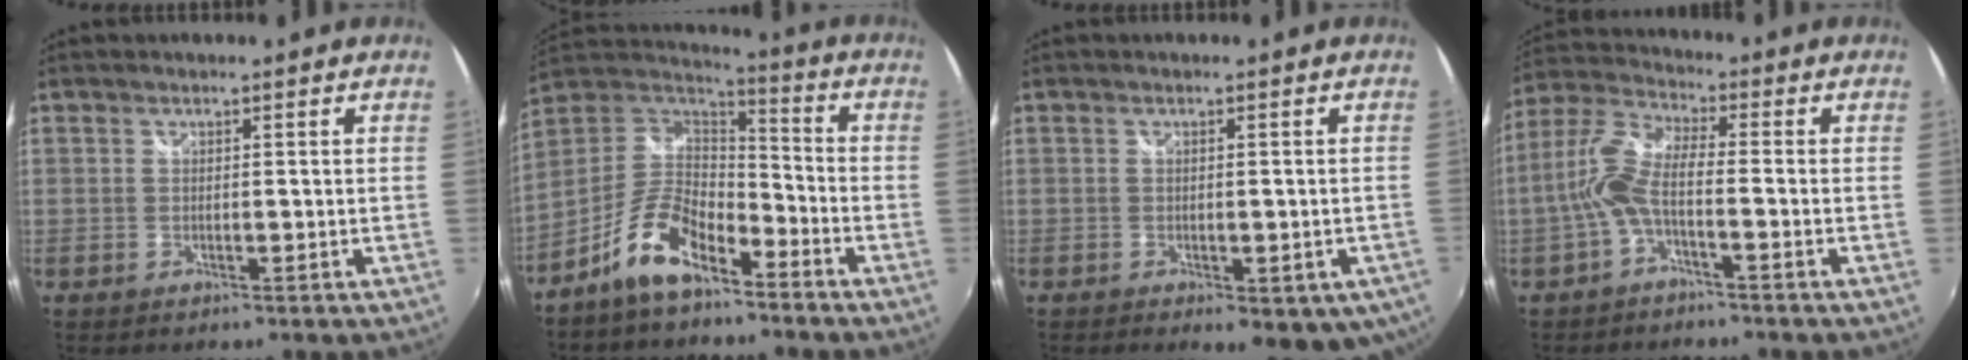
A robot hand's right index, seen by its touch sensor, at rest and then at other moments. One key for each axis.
{"total": 12.4, "fx": -7.7, "fy": 5.3, "fz": 8.1, "tx": -0.178, "ty": 0.011, "tz": -0.146}
{"total": 10.1, "fx": -5.5, "fy": 4.1, "fz": 7.4, "tx": -0.106, "ty": -0.036, "tz": -0.066}
{"total": 7.4, "fx": -2.3, "fy": 1.8, "fz": 6.9, "tx": -0.162, "ty": 0.013, "tz": -0.046}